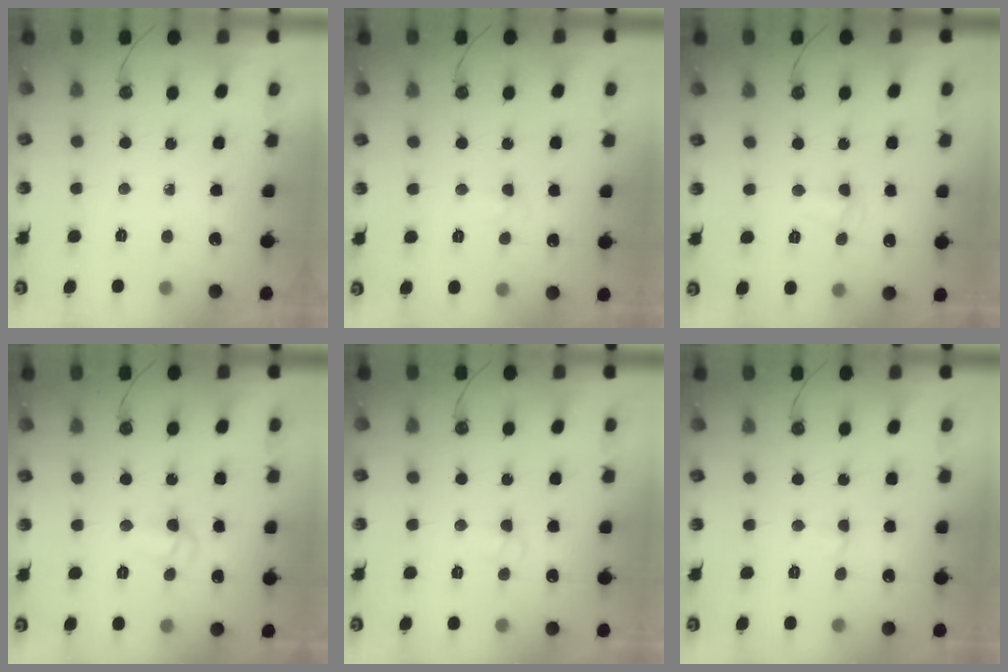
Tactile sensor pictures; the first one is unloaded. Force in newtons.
{"total": 4.6, "press": 4.5, "slide": 0.8}
{"total": 3.6, "press": 3.5, "slide": 0.8}
{"total": 6.4, "press": 5.3, "slide": 3.6}
{"total": 3.9, "press": 3.9, "slide": 0.7}
{"total": 2.9, "press": 2.9, "slide": 0.6}